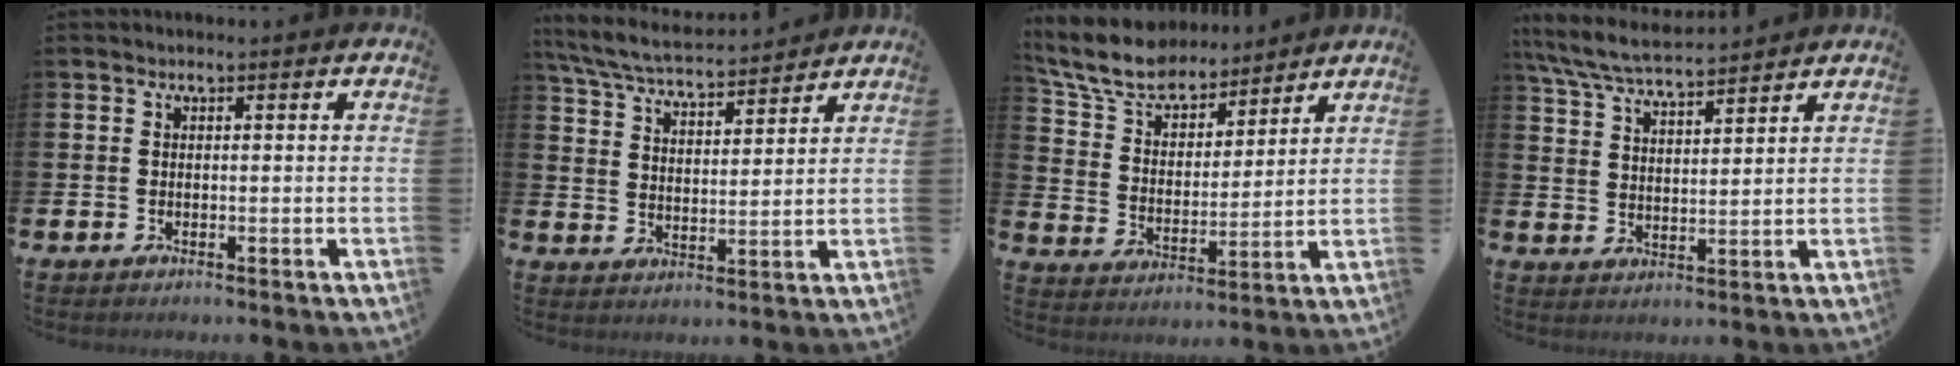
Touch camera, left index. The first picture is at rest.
{"total": 6.0, "force": [5.8, 0.9, 1.5], "torque": [-0.052, -0.035, 0.100]}
{"total": 8.6, "force": [7.8, 2.7, 2.1], "torque": [-0.080, -0.049, 0.141]}
{"total": 6.6, "force": [6.2, 0.7, 2.0], "torque": [-0.060, -0.033, 0.111]}